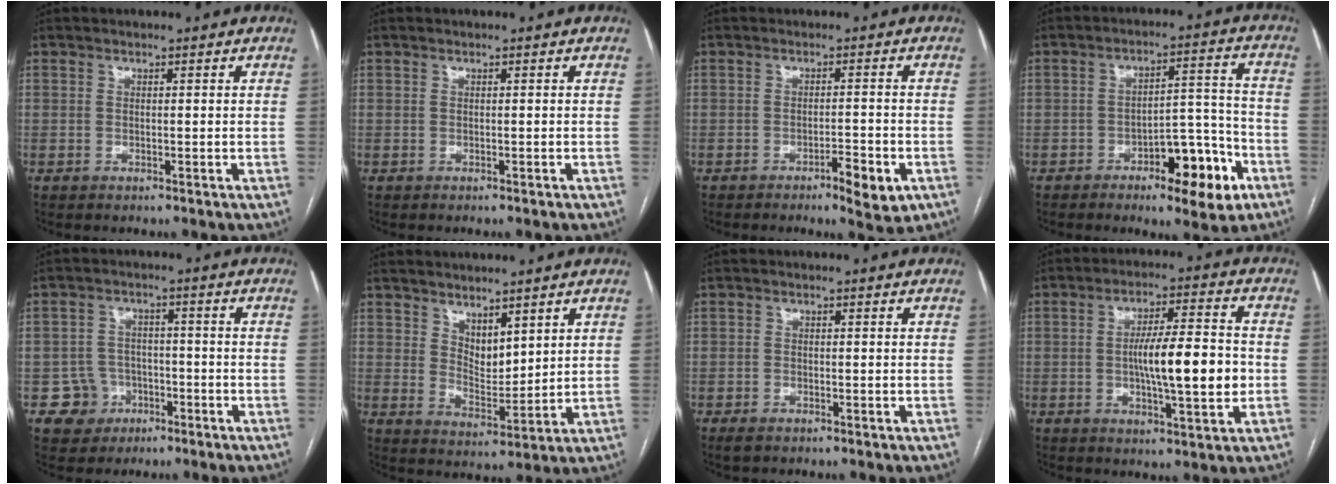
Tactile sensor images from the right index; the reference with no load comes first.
{"total": 0.0}
{"total": 4.8, "force": [-2.5, 1.1, 3.9], "torque": [-0.053, -0.002, -0.032]}
{"total": 11.3, "force": [-5.8, 3.6, 9.0], "torque": [-0.115, 0.022, -0.078]}
{"total": 5.7, "force": [-2.5, 5.0, 0.3], "torque": [0.003, 0.015, -0.036]}
{"total": 5.3, "force": [3.6, 2.4, 3.1], "torque": [-0.052, -0.013, 0.076]}
{"total": 1.8, "force": [-1.3, 0.9, 0.8], "torque": [-0.017, 0.000, -0.016]}
{"total": 11.3, "force": [-1.2, 1.8, 11.1], "torque": [-0.182, 0.009, -0.020]}